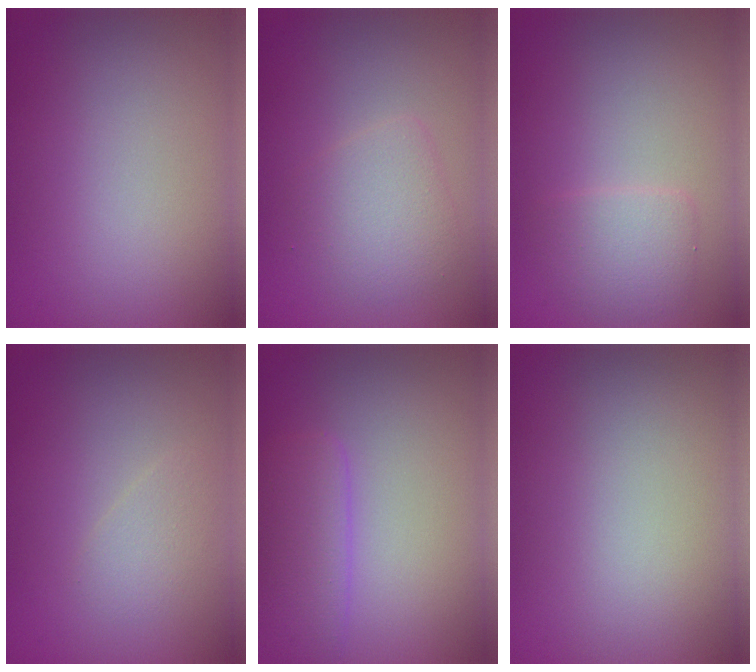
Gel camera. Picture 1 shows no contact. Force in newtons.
{"total": 2.7, "press": 2.7, "slide": 0.1}
{"total": 2.3, "press": 2.3, "slide": 0.3}
{"total": 1.3, "press": 1.3, "slide": 0.1}
{"total": 3.1, "press": 3.1, "slide": 0.2}
{"total": 0.0}